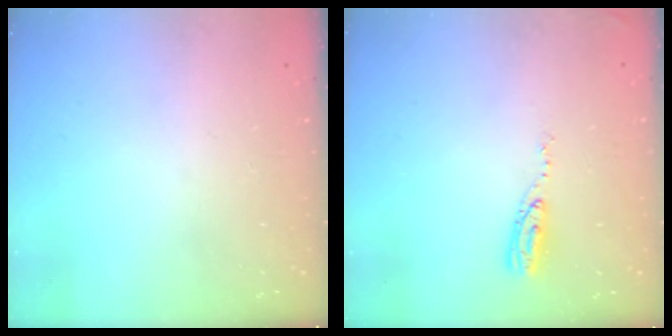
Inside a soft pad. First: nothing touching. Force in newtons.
{"total": 5.9, "press": 5.9, "slide": 0.4}